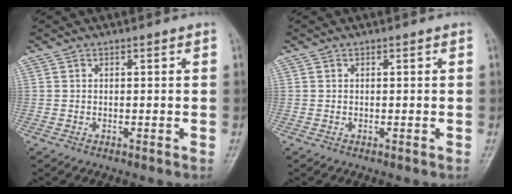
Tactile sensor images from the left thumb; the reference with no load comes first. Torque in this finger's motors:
{"motor_torque": [0.00, 0.00, 0.00, 0.00, 0.00]}